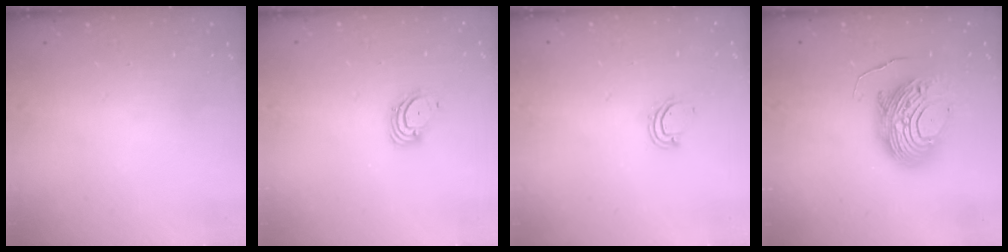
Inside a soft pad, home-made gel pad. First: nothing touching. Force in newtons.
{"total": 3.6, "press": 3.6, "slide": 0.3}
{"total": 4.3, "press": 4.3, "slide": 0.5}
{"total": 11.6, "press": 11.6, "slide": 0.9}